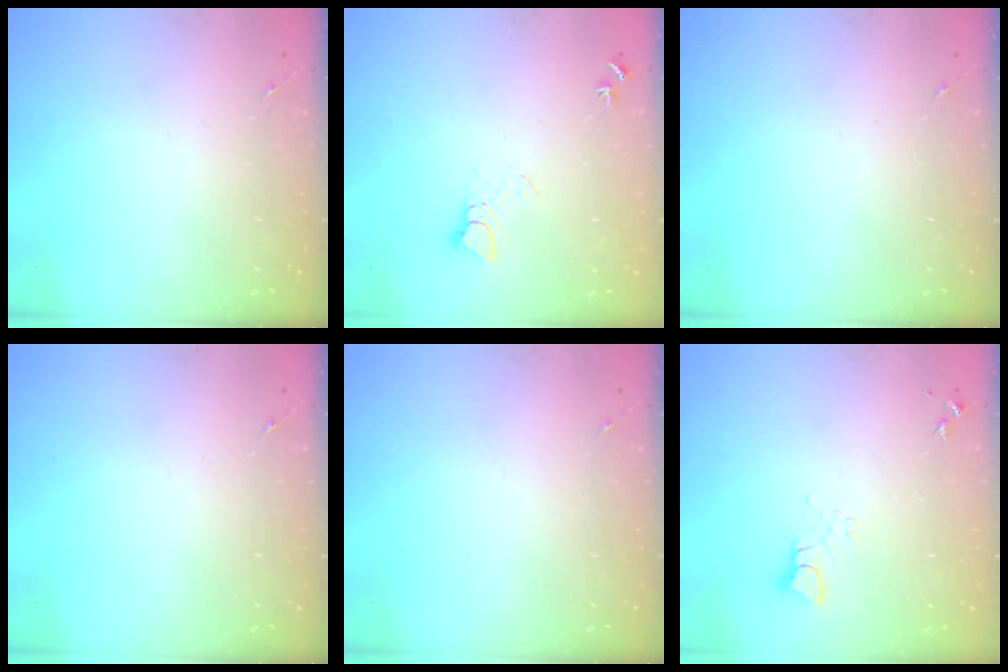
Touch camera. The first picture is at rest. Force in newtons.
{"total": 4.5, "press": 4.5, "slide": 0.3}
{"total": 0.0}
{"total": 0.0}
{"total": 0.0}
{"total": 3.4, "press": 3.4, "slide": 0.1}